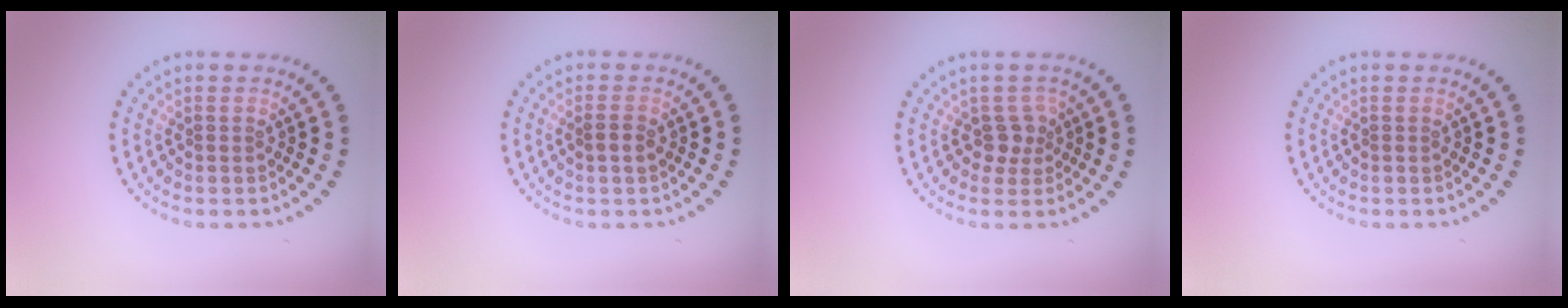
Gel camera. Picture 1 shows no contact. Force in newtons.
{"total": 1.2, "press": 1.2, "slide": 0.4}
{"total": 1.9, "press": 1.4, "slide": 1.2}
{"total": 0.0}